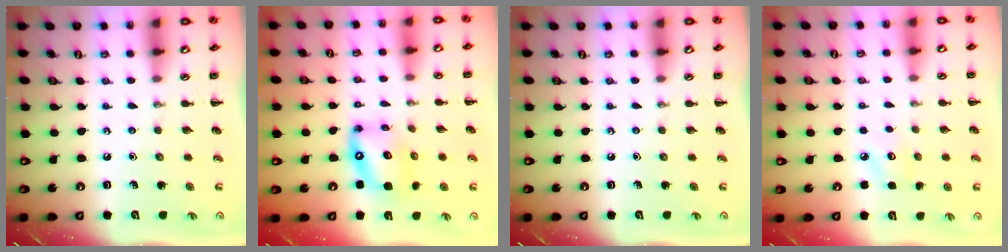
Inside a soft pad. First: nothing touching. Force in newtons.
{"total": 13.5, "press": 13.1, "slide": 3.4}
{"total": 0.0}
{"total": 3.5, "press": 3.4, "slide": 0.9}